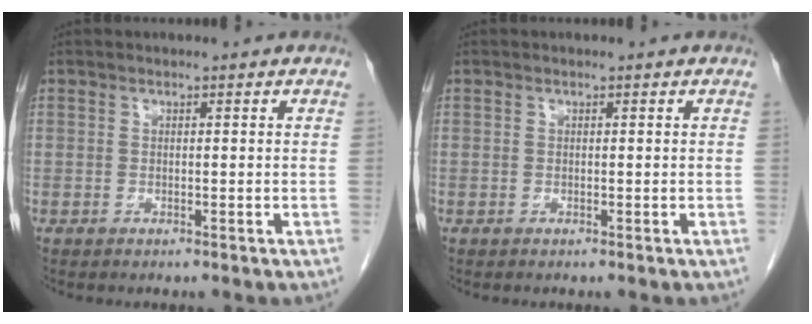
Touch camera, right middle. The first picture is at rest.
{"total": 0.0}